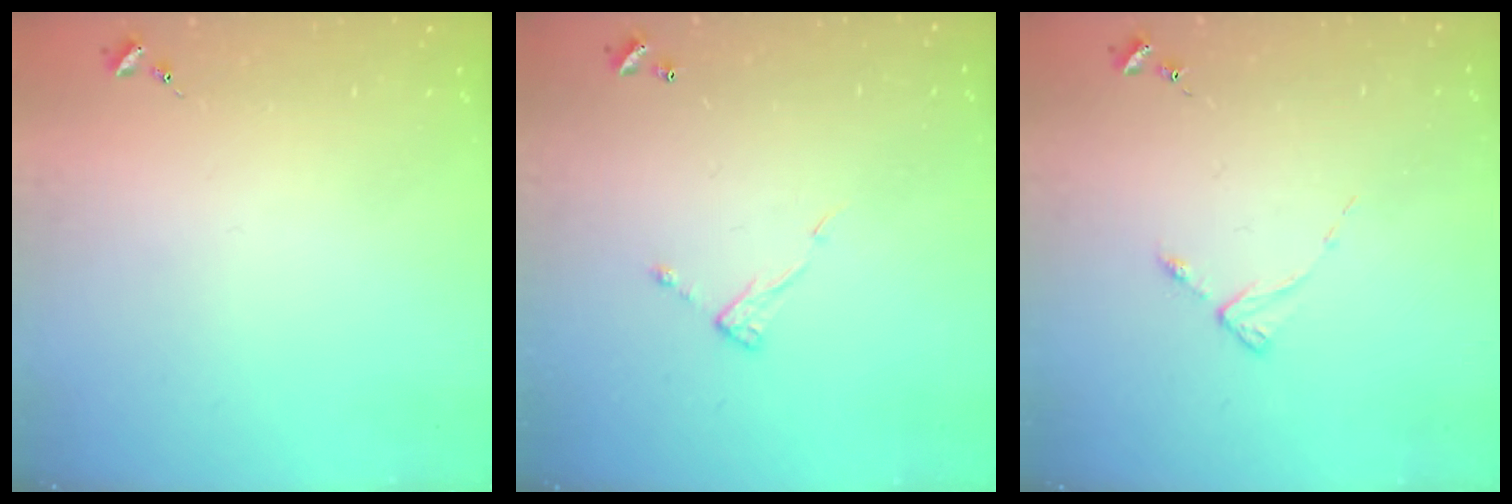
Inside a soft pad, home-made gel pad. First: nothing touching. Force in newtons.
{"total": 6.4, "press": 6.4, "slide": 0.2}
{"total": 2.7, "press": 2.7, "slide": 0.3}